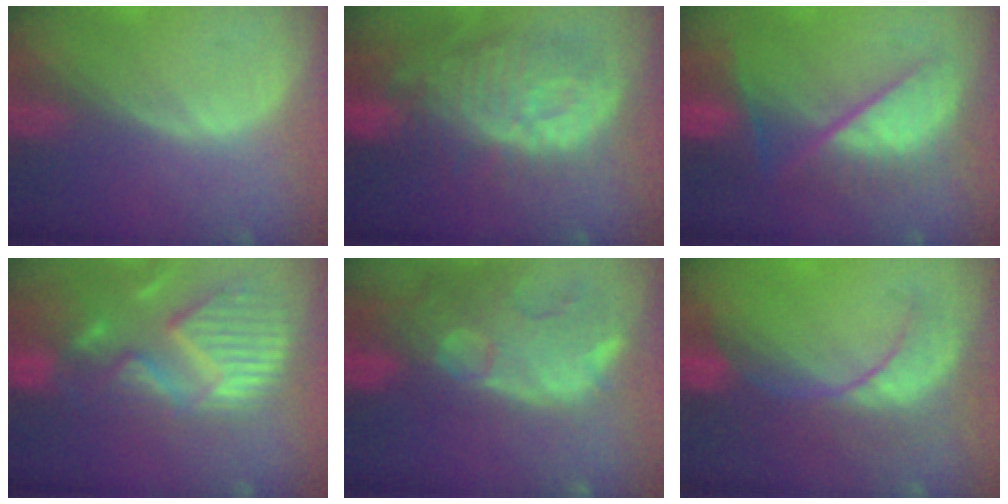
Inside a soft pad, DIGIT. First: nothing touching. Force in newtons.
{"total": 12.5, "press": 11.1, "slide": 5.6}
{"total": 9.0, "press": 9.0, "slide": 0.9}
{"total": 13.5, "press": 11.4, "slide": 7.2}
{"total": 14.4, "press": 11.7, "slide": 8.5}
{"total": 8.4, "press": 7.8, "slide": 3.1}